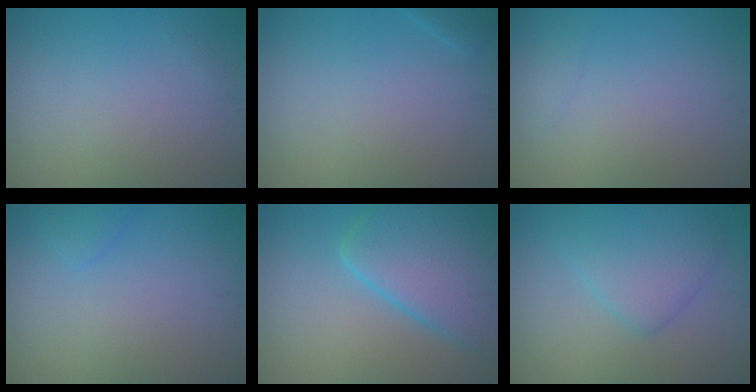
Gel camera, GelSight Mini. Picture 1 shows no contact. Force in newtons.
{"total": 0.9, "press": 0.9, "slide": 0.1}
{"total": 0.5, "press": 0.5, "slide": 0.0}
{"total": 1.1, "press": 1.1, "slide": 0.0}
{"total": 8.4, "press": 8.3, "slide": 0.6}
{"total": 3.9, "press": 3.9, "slide": 0.1}